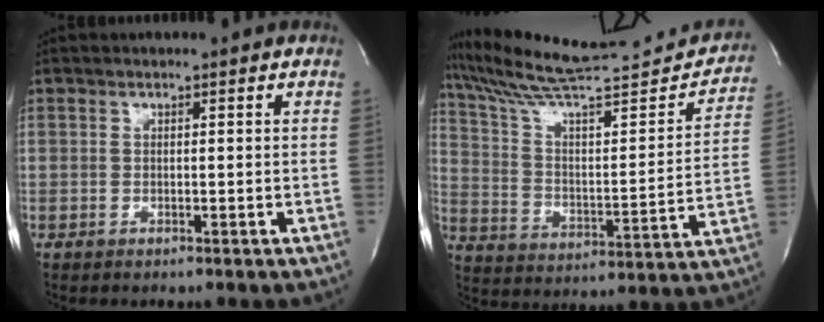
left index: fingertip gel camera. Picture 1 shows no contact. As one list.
[{"total": 25.6, "force": [23.5, 2.4, 9.9], "torque": [-0.160, -0.033, 0.344]}]